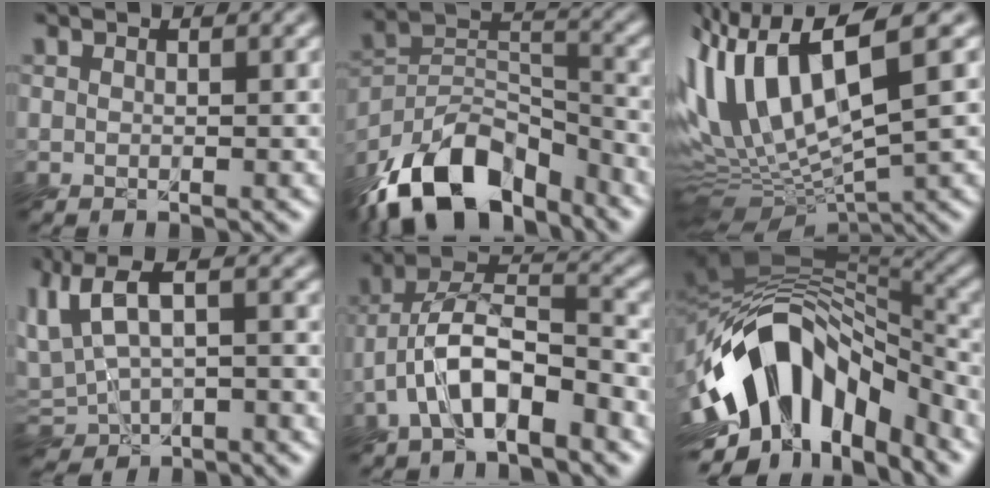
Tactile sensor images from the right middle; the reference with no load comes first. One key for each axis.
{"total": 12.4, "fx": -9.8, "fy": 5.2, "fz": 5.6, "tx": -0.096, "ty": 0.011, "tz": -0.196}
{"total": 11.7, "fx": 1.4, "fy": 3.7, "fz": 11.0, "tx": -0.224, "ty": 0.011, "tz": 0.031}
{"total": 5.8, "fx": -1.1, "fy": 3.2, "fz": 4.7, "tx": -0.091, "ty": 0.009, "tz": -0.034}
{"total": 7.8, "fx": -4.4, "fy": 3.0, "fz": 5.7, "tx": -0.104, "ty": 0.016, "tz": -0.089}
{"total": 13.1, "fx": -6.6, "fy": 7.6, "fz": 8.4, "tx": -0.141, "ty": 0.016, "tz": -0.119}